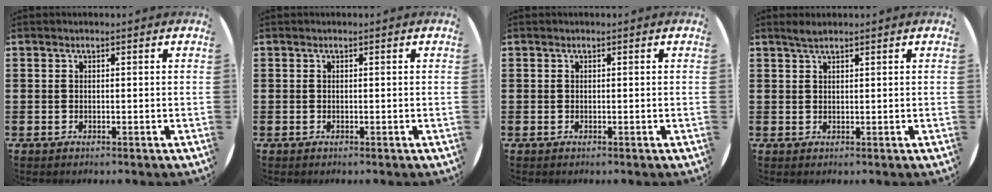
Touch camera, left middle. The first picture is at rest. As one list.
[{"total": 0.0}, {"total": 0.0}, {"total": 1.3, "force": [1.2, 0.0, 0.5], "torque": [-0.010, 0.002, 0.022]}]